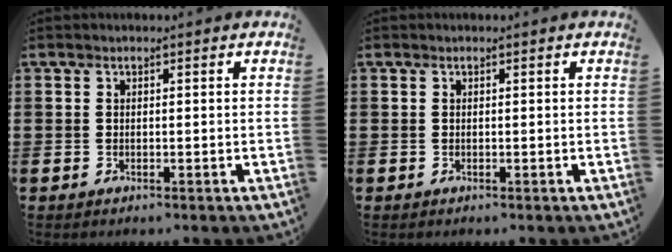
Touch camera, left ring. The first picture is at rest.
{"total": 0.0}